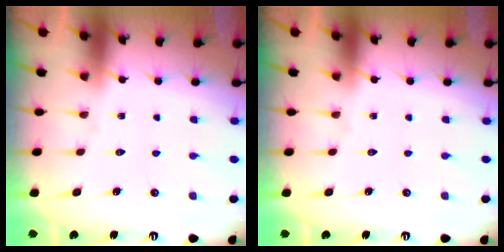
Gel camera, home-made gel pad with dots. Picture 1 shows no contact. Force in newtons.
{"total": 0.0}